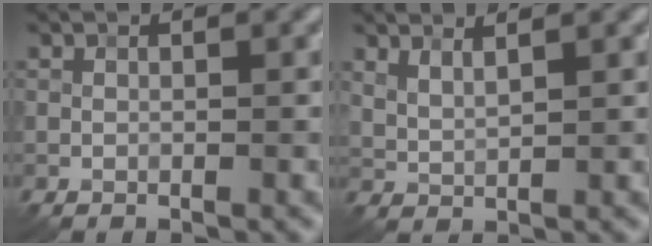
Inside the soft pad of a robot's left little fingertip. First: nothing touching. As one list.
[{"total": 2.1, "force": [1.6, 0.5, 1.2], "torque": [-0.027, -0.002, 0.037]}]